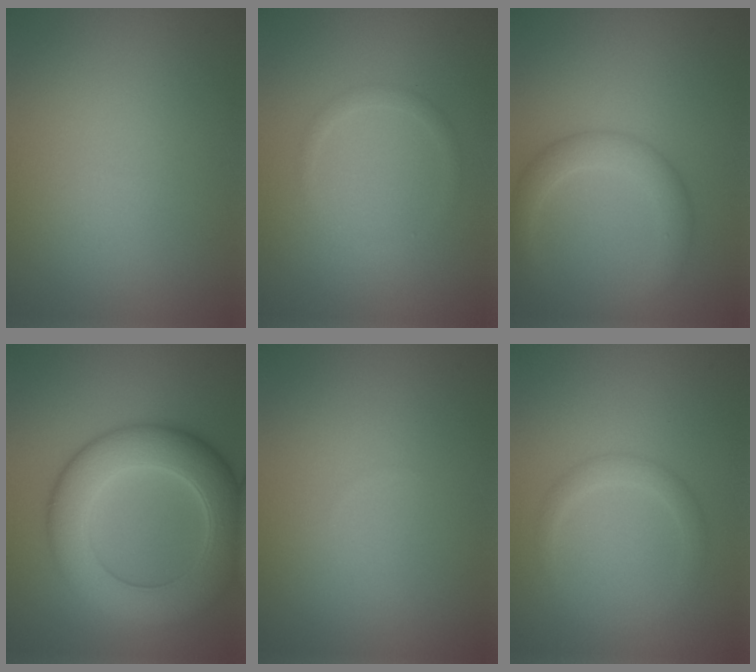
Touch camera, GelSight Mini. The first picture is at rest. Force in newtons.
{"total": 1.0, "press": 1.0, "slide": 0.1}
{"total": 3.5, "press": 3.5, "slide": 0.1}
{"total": 9.6, "press": 9.6, "slide": 0.2}
{"total": 0.0}
{"total": 1.7, "press": 1.7, "slide": 0.1}